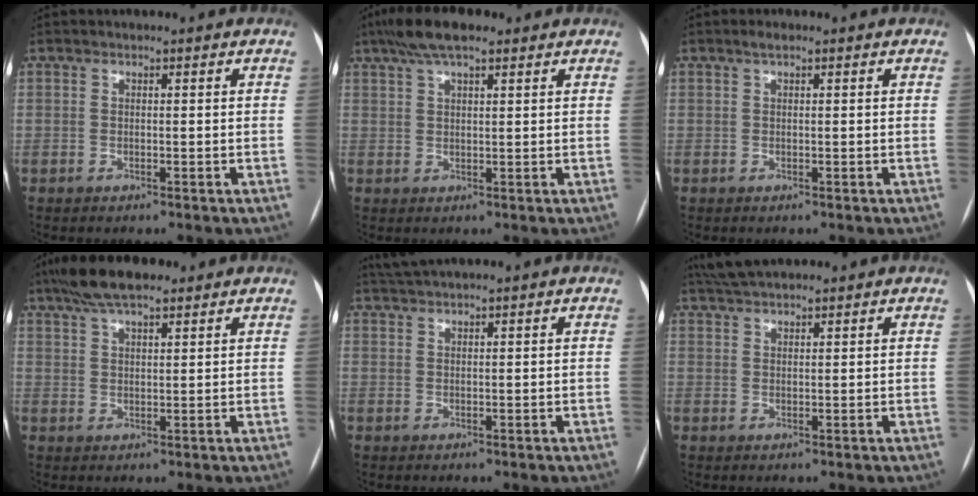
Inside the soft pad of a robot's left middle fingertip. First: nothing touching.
{"total": 7.4, "force": [5.2, 1.9, 4.9], "torque": [-0.093, 0.032, 0.088]}
{"total": 0.9, "force": [0.6, 0.2, 0.7], "torque": [-0.013, 0.007, 0.011]}
{"total": 8.4, "force": [6.3, 2.2, 5.0], "torque": [-0.092, 0.030, 0.108]}
{"total": 3.2, "force": [2.9, -0.5, 1.3], "torque": [-0.020, 0.027, 0.056]}
{"total": 5.9, "force": [5.2, 1.0, 2.7], "torque": [-0.049, 0.036, 0.095]}